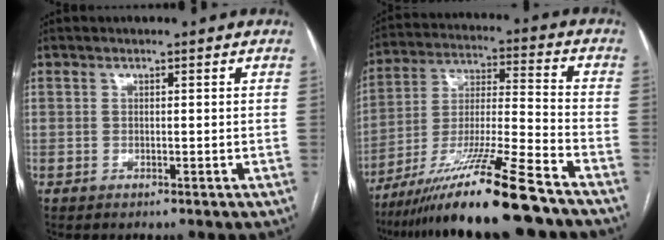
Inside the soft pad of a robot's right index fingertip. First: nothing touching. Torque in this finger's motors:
{"motor_torque": [1.04, -1.10, 0.96, 0.21]}